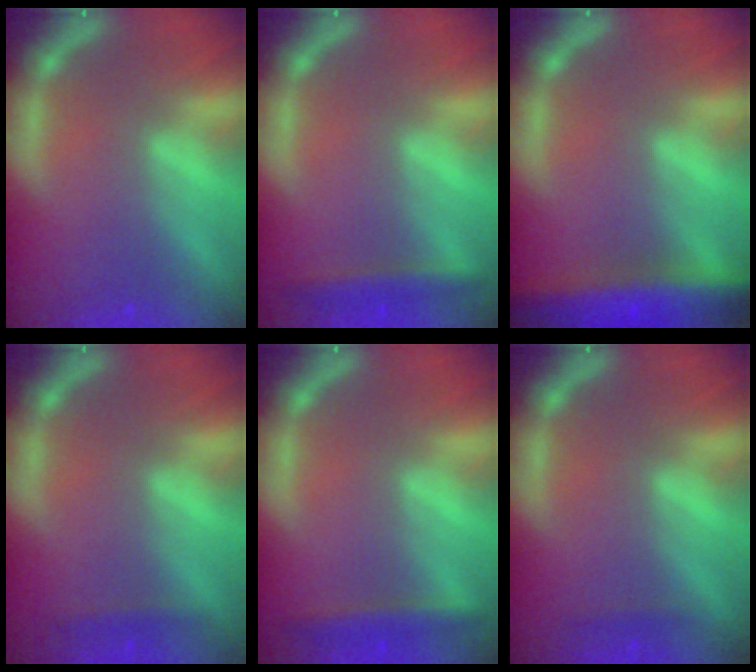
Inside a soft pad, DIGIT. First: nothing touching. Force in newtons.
{"total": 2.9}
{"total": 9.5}
{"total": 1.4}
{"total": 2.9}
{"total": 0.9}